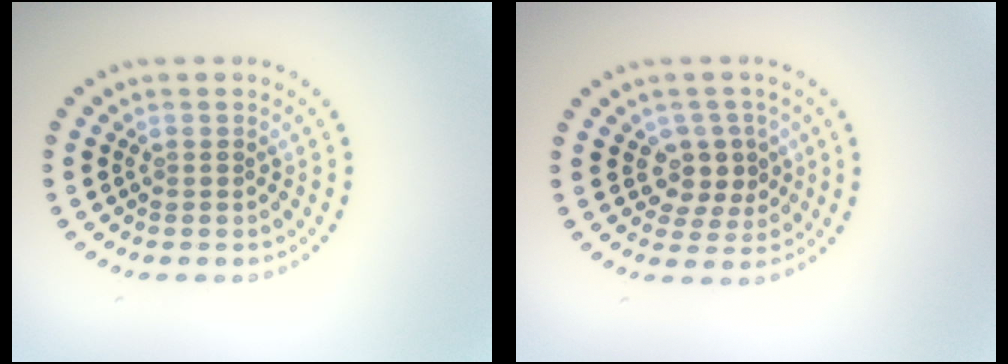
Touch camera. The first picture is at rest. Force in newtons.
{"total": 2.8, "press": 2.6, "slide": 1.2}